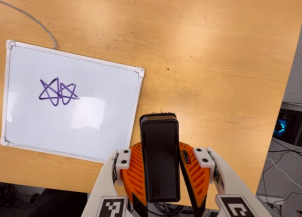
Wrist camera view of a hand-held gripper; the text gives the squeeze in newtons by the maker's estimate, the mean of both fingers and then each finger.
{"total": 6.3, "left": 5.5, "right": 7.2}